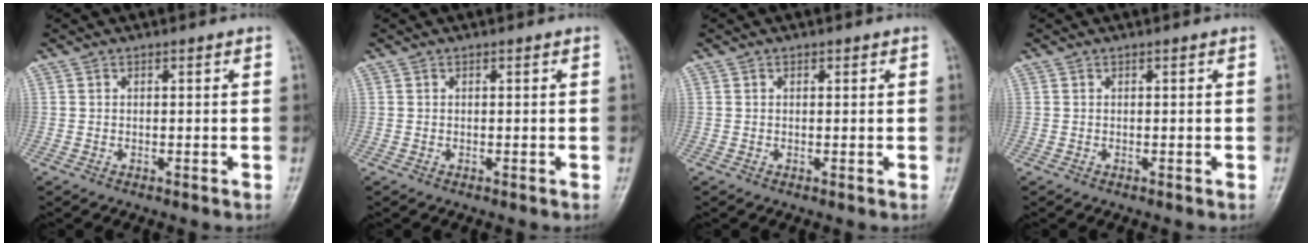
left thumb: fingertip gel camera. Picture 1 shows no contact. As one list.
[{"total": 0.0}, {"total": 0.6, "force": [0.2, 0.4, 0.3], "torque": [0.000, -0.001, 0.002]}, {"total": 0.0}]